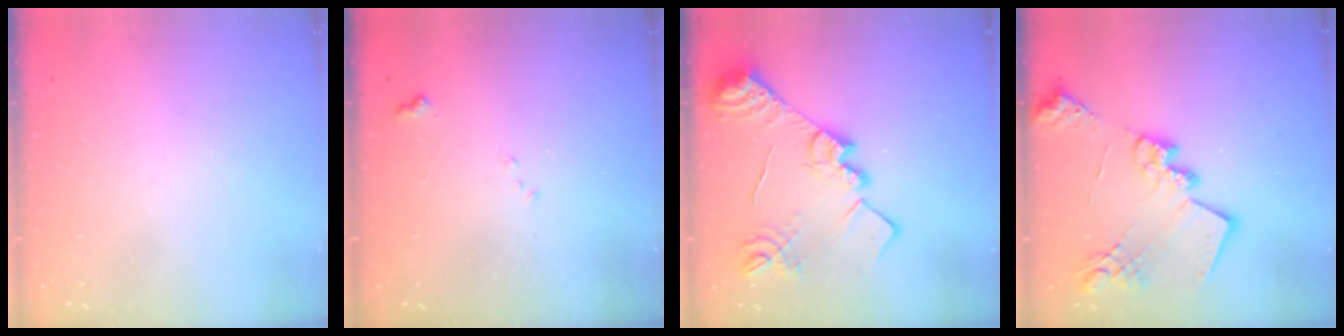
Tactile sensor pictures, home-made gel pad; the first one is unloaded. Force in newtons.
{"total": 7.3, "press": 7.3, "slide": 0.8}
{"total": 19.6, "press": 19.5, "slide": 1.6}
{"total": 19.5, "press": 19.4, "slide": 1.7}